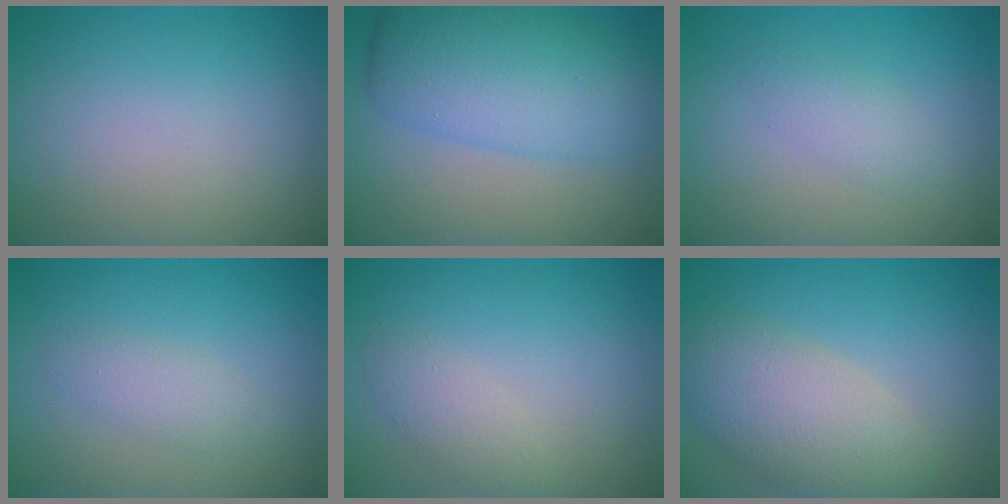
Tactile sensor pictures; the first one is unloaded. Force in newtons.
{"total": 8.2, "press": 8.2, "slide": 0.1}
{"total": 1.8, "press": 1.8, "slide": 0.1}
{"total": 1.9, "press": 1.9, "slide": 0.1}
{"total": 2.0, "press": 2.0, "slide": 0.1}
{"total": 6.5, "press": 6.5, "slide": 0.4}